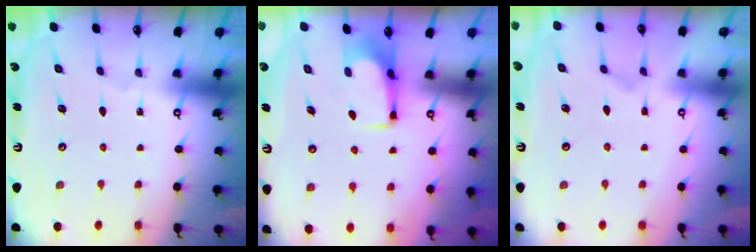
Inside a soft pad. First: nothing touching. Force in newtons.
{"total": 1.5, "press": 1.4, "slide": 0.5}
{"total": 3.6, "press": 3.4, "slide": 1.1}